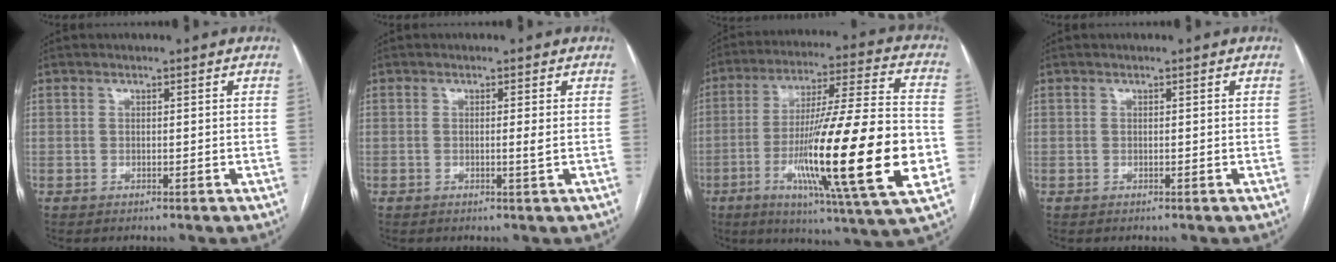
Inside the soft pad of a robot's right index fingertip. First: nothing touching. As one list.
[{"total": 0.7, "force": [-0.1, -0.2, 0.7], "torque": [-0.012, -0.002, -0.003]}, {"total": 25.9, "force": [-6.0, 0.9, 25.2], "torque": [-0.397, -0.024, -0.103]}, {"total": 0.0}]